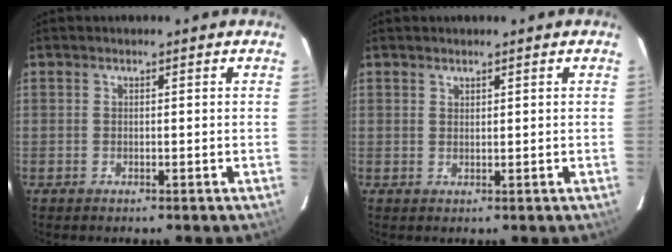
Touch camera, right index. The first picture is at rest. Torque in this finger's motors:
{"motor_torque": [-0.04, 0.07, -0.04, 0.00]}